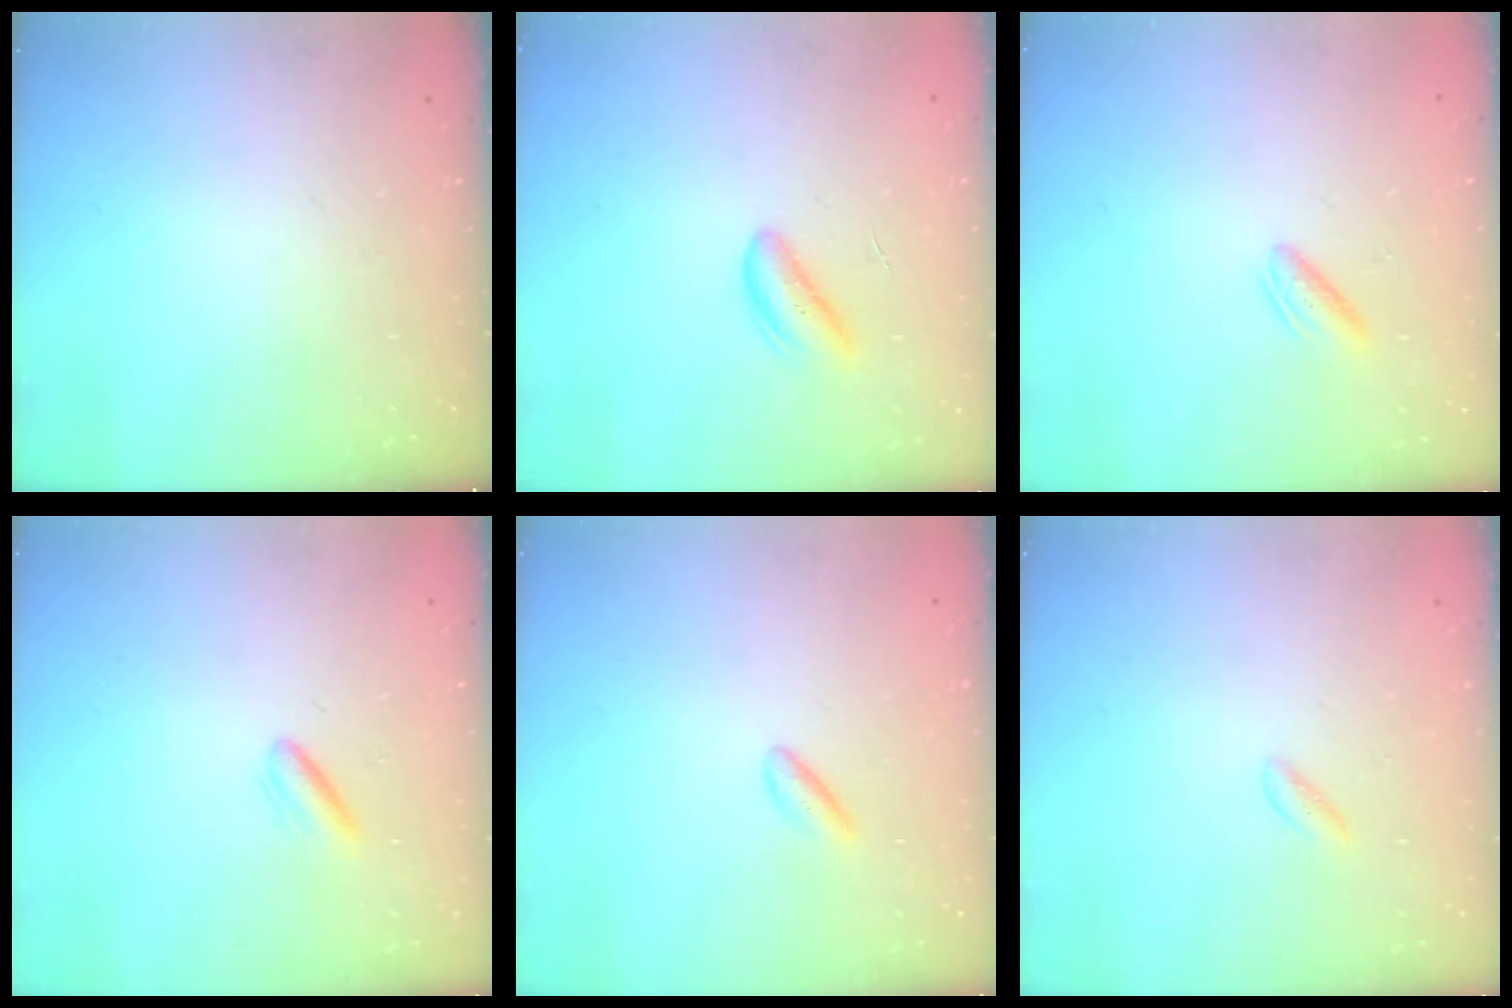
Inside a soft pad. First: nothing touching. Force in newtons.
{"total": 2.9, "press": 2.9, "slide": 0.5}
{"total": 3.0, "press": 2.8, "slide": 0.9}
{"total": 2.5, "press": 2.4, "slide": 0.9}
{"total": 2.2, "press": 1.9, "slide": 1.1}
{"total": 0.7, "press": 0.5, "slide": 0.6}